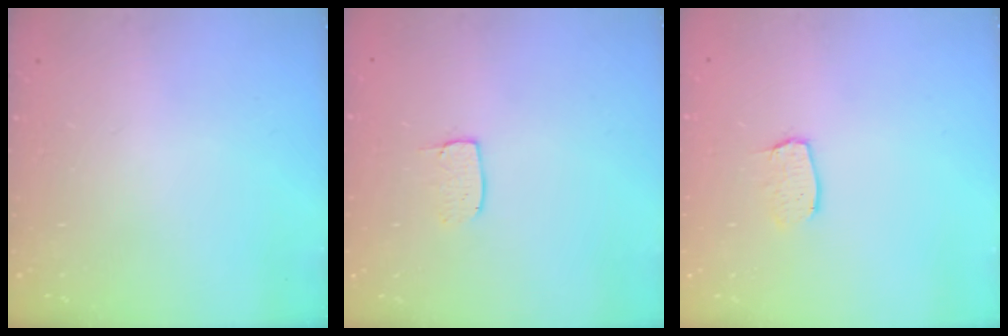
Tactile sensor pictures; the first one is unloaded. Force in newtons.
{"total": 4.4, "press": 4.4, "slide": 0.3}
{"total": 6.0, "press": 6.0, "slide": 0.3}